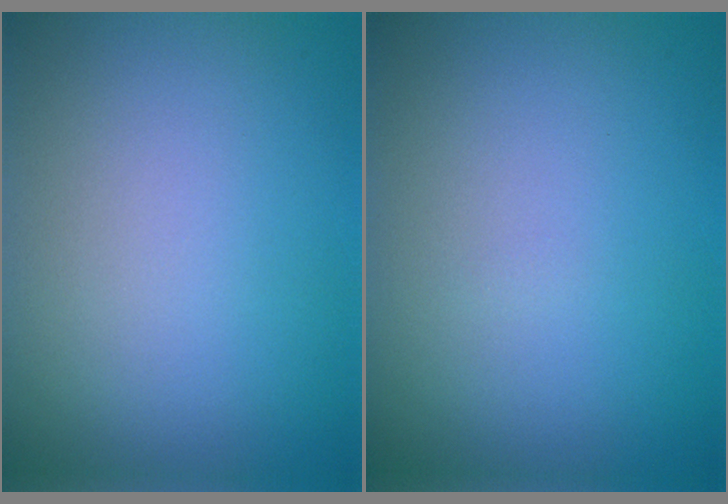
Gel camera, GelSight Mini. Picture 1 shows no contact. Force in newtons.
{"total": 0.0}